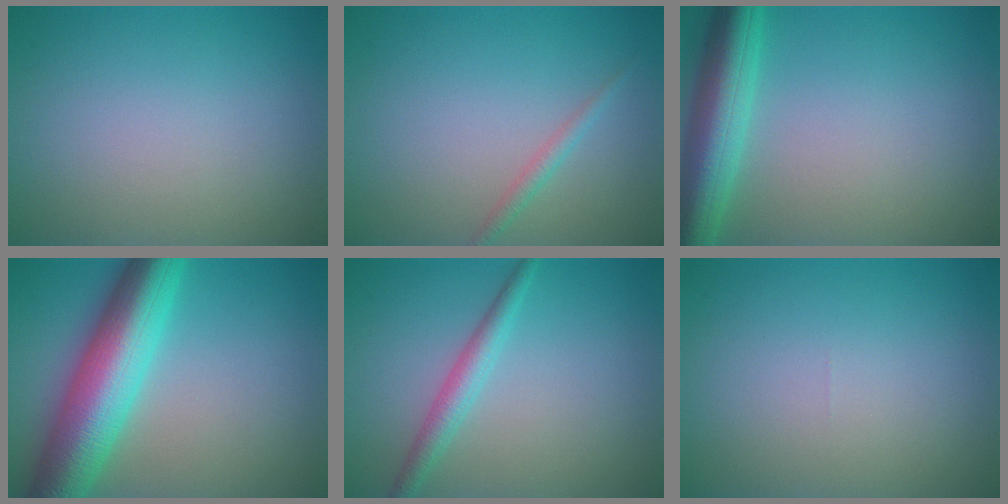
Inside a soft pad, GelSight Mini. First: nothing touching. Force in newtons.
{"total": 1.1, "press": 1.1, "slide": 0.1}
{"total": 6.6, "press": 6.6, "slide": 0.3}
{"total": 10.5, "press": 10.5, "slide": 0.1}
{"total": 2.4, "press": 2.4, "slide": 0.1}
{"total": 0.0}